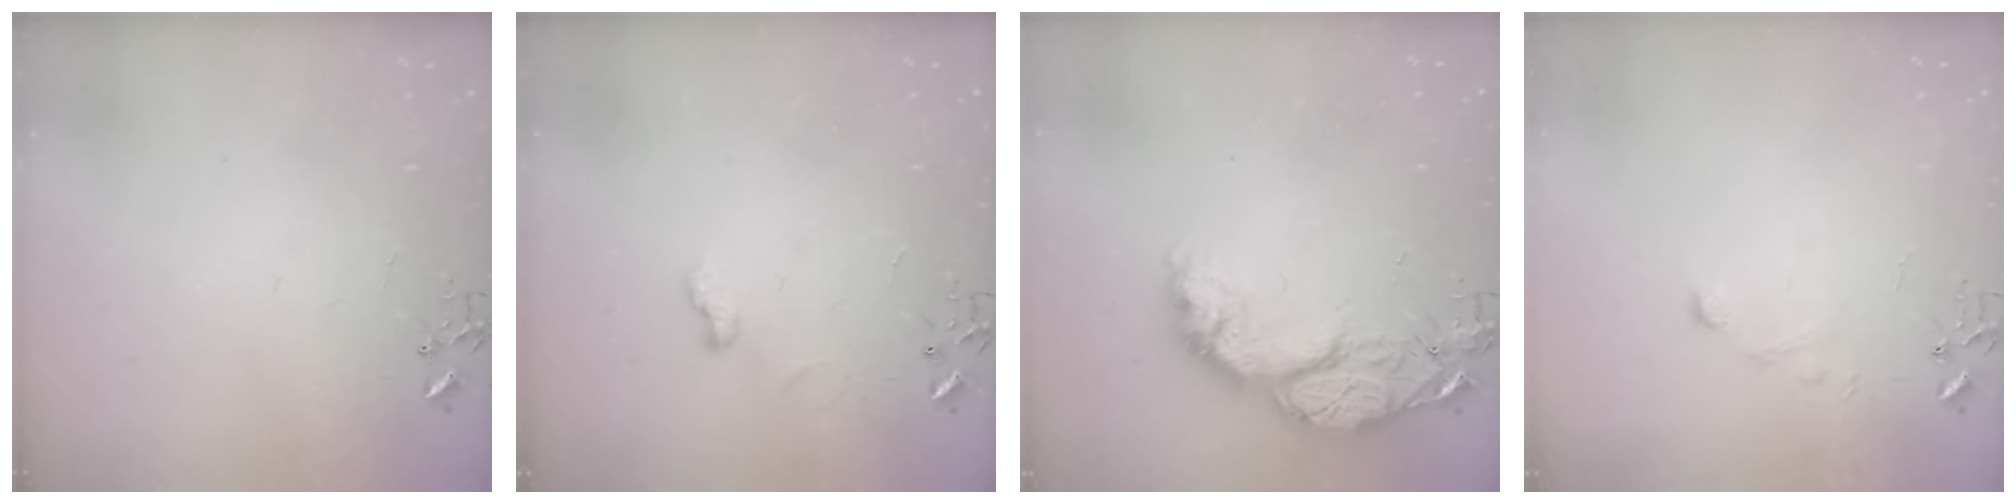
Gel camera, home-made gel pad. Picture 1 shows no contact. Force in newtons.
{"total": 5.8, "press": 5.8, "slide": 0.6}
{"total": 16.4, "press": 16.4, "slide": 1.4}
{"total": 6.1, "press": 6.0, "slide": 0.6}